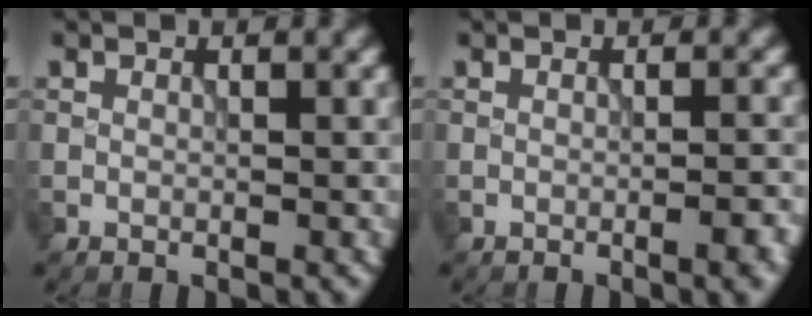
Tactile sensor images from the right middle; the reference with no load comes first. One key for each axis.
{"total": 2.3, "fx": -0.9, "fy": 0.6, "fz": 2.1, "tx": -0.021, "ty": 0.004, "tz": -0.015}